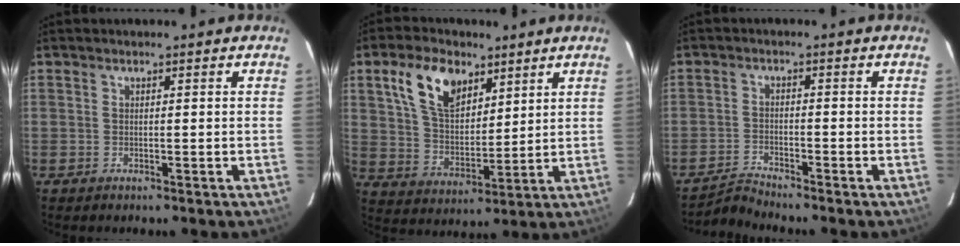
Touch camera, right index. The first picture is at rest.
{"total": 12.2, "force": [6.5, 7.0, 7.7], "torque": [-0.146, 0.020, 0.129]}
{"total": 3.3, "force": [-3.2, -0.7, -0.4], "torque": [-0.009, 0.003, -0.068]}